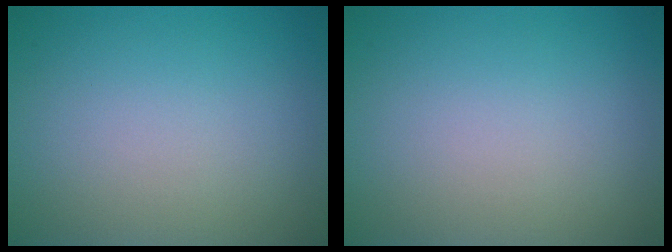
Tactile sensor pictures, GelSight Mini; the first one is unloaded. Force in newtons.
{"total": 0.0}